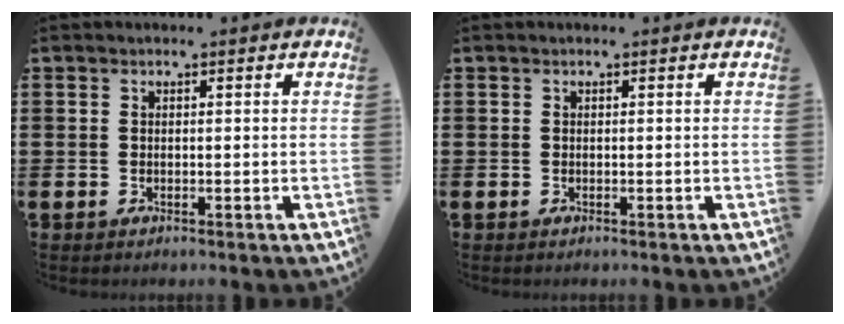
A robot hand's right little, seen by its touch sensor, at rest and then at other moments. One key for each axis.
{"total": 0.0}